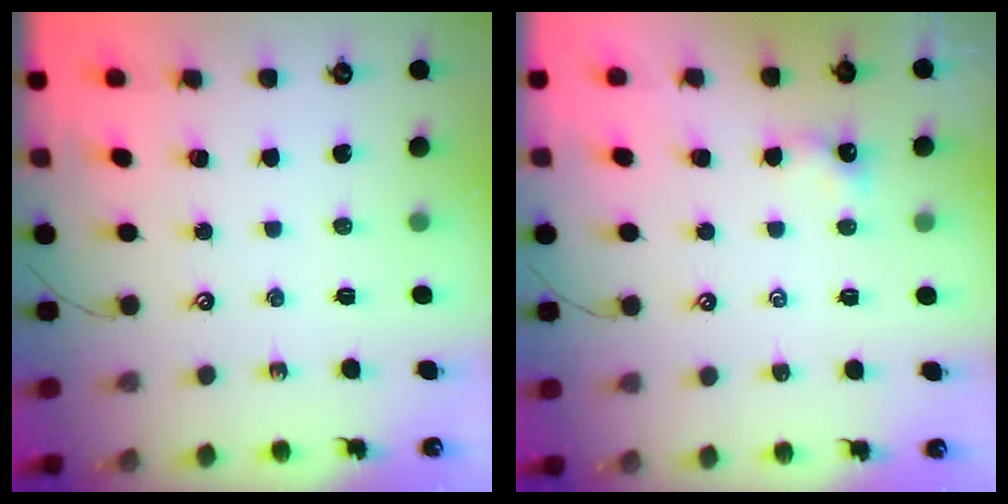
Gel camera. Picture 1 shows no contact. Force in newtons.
{"total": 0.0}